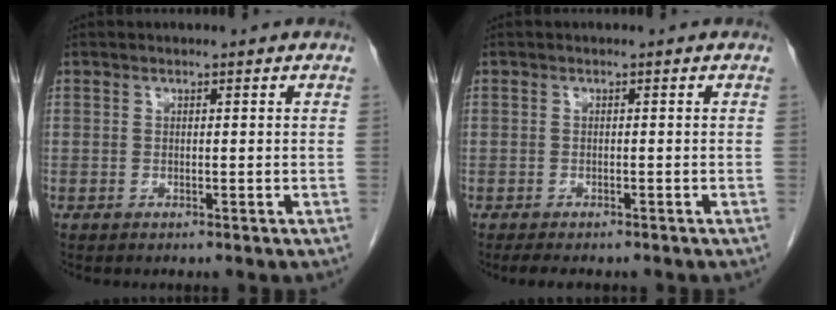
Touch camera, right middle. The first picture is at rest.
{"total": 4.6, "force": [-3.8, 1.6, 2.1], "torque": [-0.034, -0.011, -0.050]}